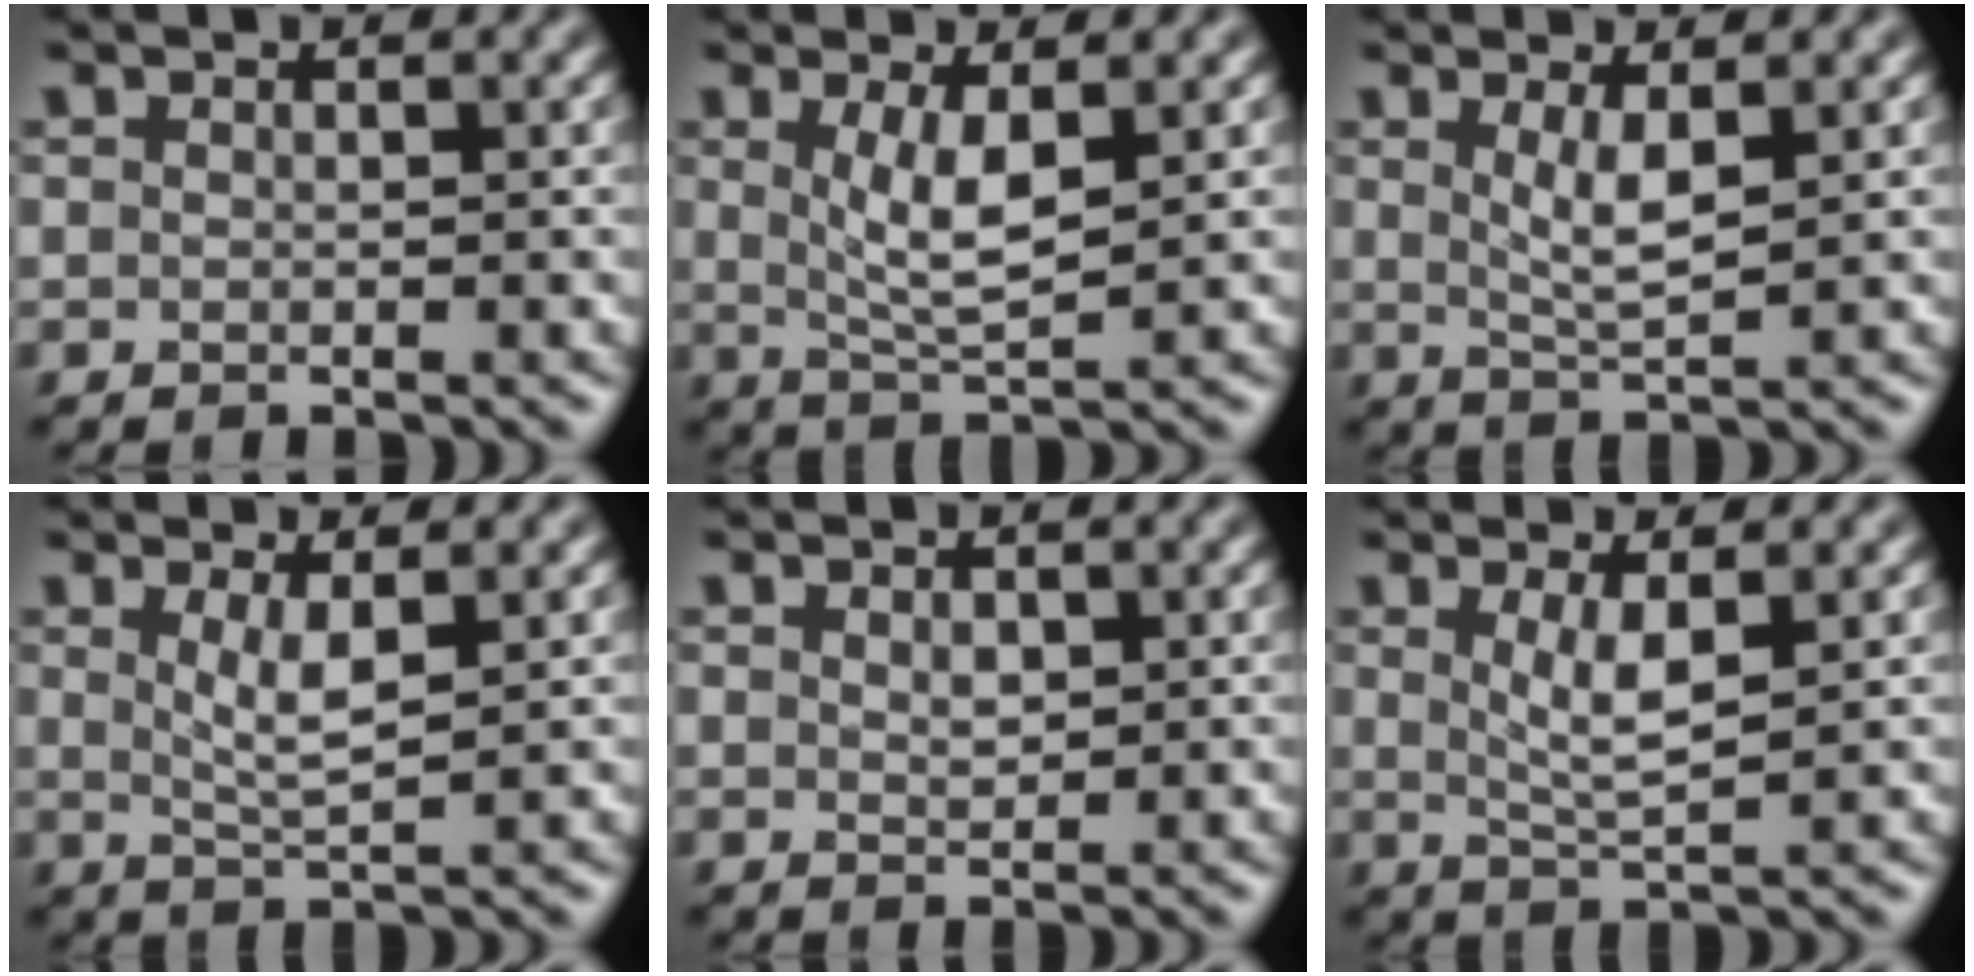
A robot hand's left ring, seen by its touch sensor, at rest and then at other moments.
{"total": 3.6, "force": [0.5, 1.0, 3.5], "torque": [-0.069, -0.008, 0.016]}
{"total": 2.5, "force": [0.5, 0.6, 2.4], "torque": [-0.047, -0.007, 0.015]}
{"total": 2.5, "force": [0.5, 0.6, 2.4], "torque": [-0.045, -0.007, 0.015]}
{"total": 0.9, "force": [0.2, 0.6, 0.6], "torque": [-0.012, -0.002, 0.010]}
{"total": 2.8, "force": [0.5, 0.7, 2.7], "torque": [-0.052, -0.008, 0.015]}